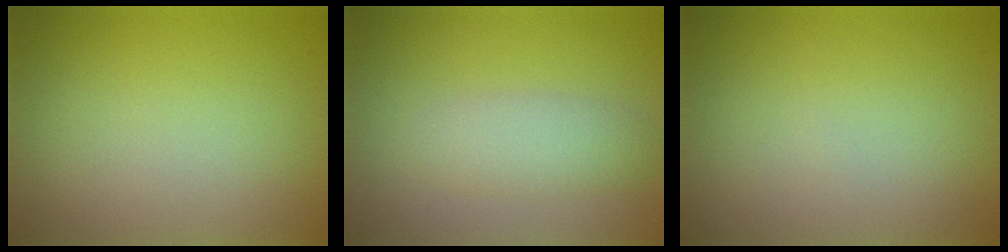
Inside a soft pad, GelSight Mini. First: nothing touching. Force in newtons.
{"total": 2.6, "press": 2.6, "slide": 0.1}
{"total": 0.0}